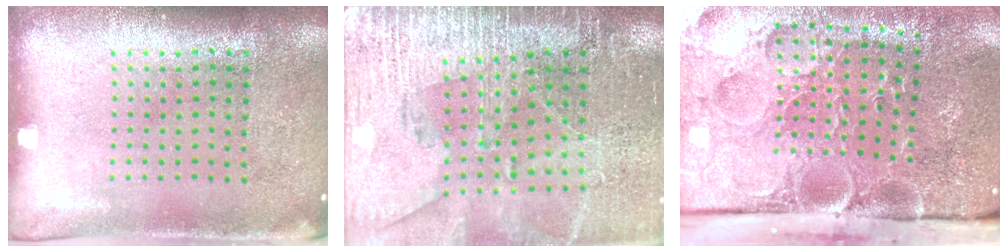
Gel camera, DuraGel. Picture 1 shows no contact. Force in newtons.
{"total": 3.2, "press": 3.2, "slide": 0.3}
{"total": 5.2, "press": 4.1, "slide": 3.2}